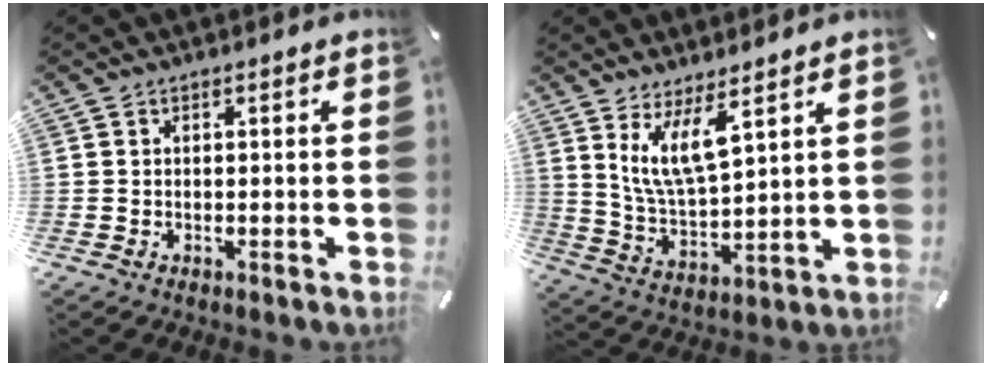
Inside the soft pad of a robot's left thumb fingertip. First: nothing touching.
{"total": 10.6, "force": [7.0, 3.2, 7.3], "torque": [-0.166, -0.024, 0.128]}